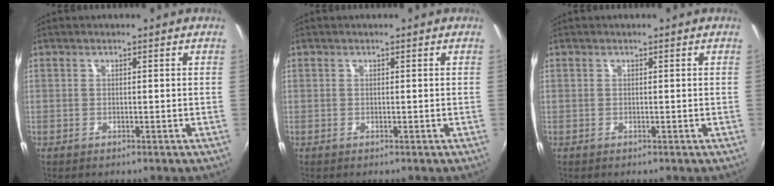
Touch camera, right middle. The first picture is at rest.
{"total": 0.0}
{"total": 0.0}